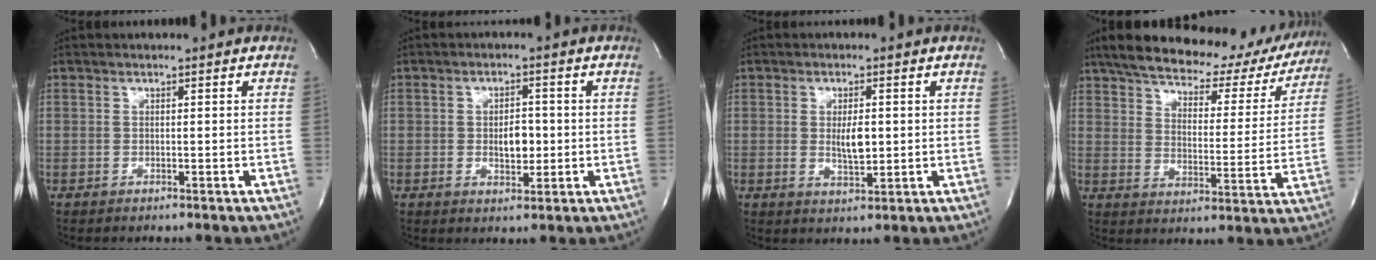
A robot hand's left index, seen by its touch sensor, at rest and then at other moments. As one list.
[{"total": 4.2, "force": [-0.3, 2.2, 3.5], "torque": [-0.051, 0.002, 0.000]}, {"total": 4.1, "force": [0.2, 1.4, 3.8], "torque": [-0.067, -0.004, 0.007]}, {"total": 25.6, "force": [21.5, 8.6, 10.8], "torque": [-0.172, 0.009, 0.274]}]